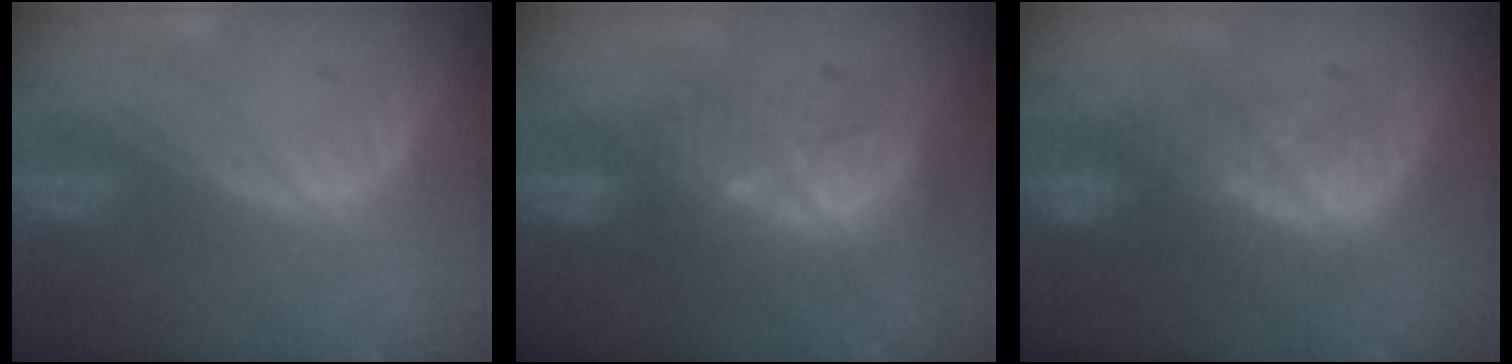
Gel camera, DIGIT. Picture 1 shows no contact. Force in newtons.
{"total": 10.3, "press": 8.9, "slide": 5.2}
{"total": 8.3, "press": 7.7, "slide": 3.0}